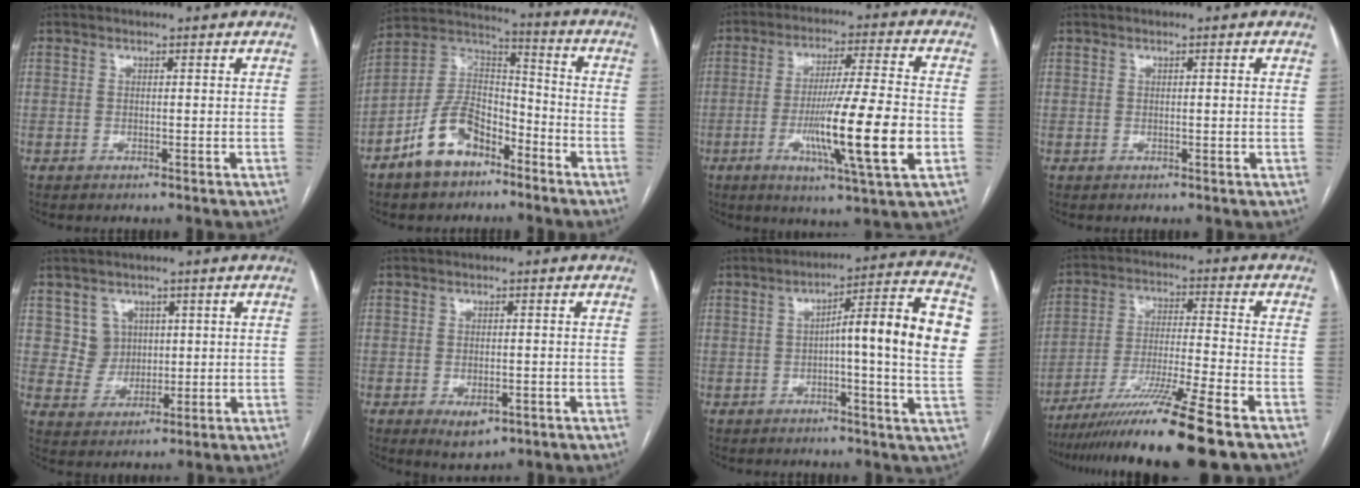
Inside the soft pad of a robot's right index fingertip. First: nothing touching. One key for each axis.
{"total": 11.9, "fx": -7.1, "fy": 6.5, "fz": 7.1, "tx": -0.147, "ty": 0.023, "tz": -0.134}
{"total": 15.7, "fx": -4.0, "fy": -0.1, "fz": 15.2, "tx": -0.266, "ty": -0.019, "tz": -0.070}
{"total": 0.7, "fx": 0.1, "fy": 0.0, "fz": 0.7, "tx": -0.012, "ty": 0.003, "tz": 0.002}
{"total": 4.9, "fx": 1.8, "fy": 4.5, "fz": 0.3, "tx": -0.005, "ty": 0.012, "tz": 0.040}
{"total": 3.8, "fx": -1.8, "fy": 2.0, "fz": 2.7, "tx": -0.041, "ty": -0.002, "tz": -0.017}
{"total": 15.3, "fx": 1.3, "fy": 0.7, "fz": 15.2, "tx": -0.207, "ty": 0.023, "tz": 0.012}
{"total": 15.4, "fx": -11.6, "fy": -2.2, "fz": 9.8, "tx": -0.181, "ty": -0.036, "tz": -0.199}